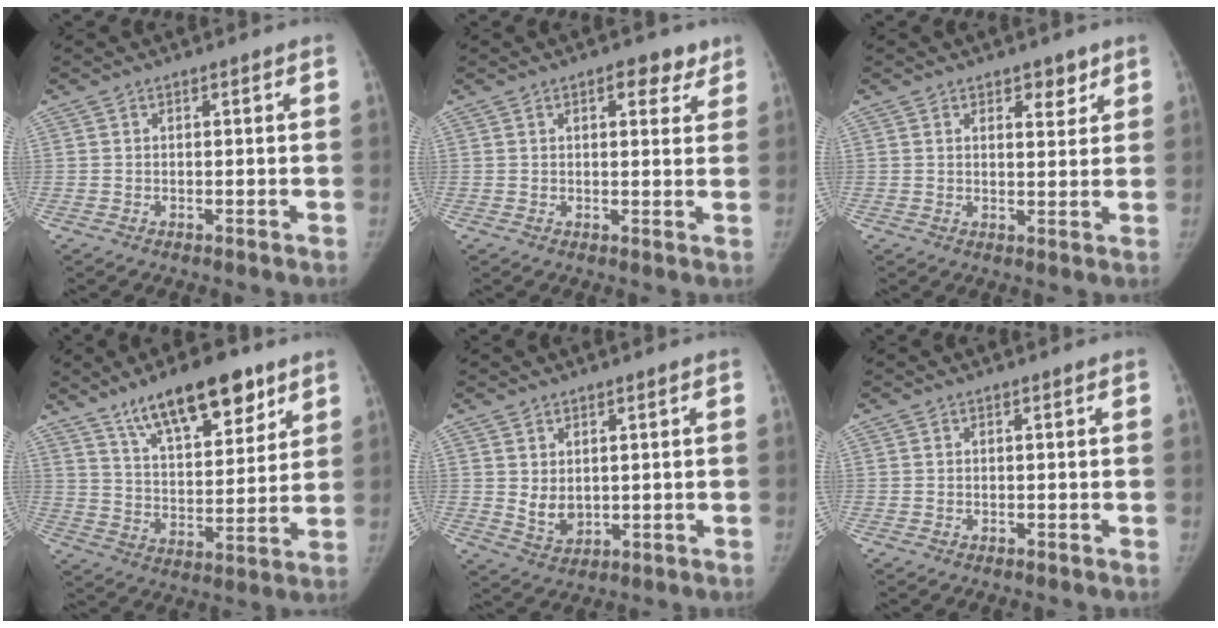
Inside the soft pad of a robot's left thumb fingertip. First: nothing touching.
{"total": 5.1, "force": [2.9, 2.5, 3.3], "torque": [-0.017, -0.010, 0.033]}
{"total": 3.7, "force": [2.4, 2.0, 2.0], "torque": [-0.004, -0.015, 0.035]}
{"total": 17.0, "force": [11.1, 6.4, 11.0], "torque": [-0.135, -0.051, 0.188]}
{"total": 4.3, "force": [0.8, 3.2, 2.8], "torque": [-0.038, -0.016, 0.029]}
{"total": 0.0}